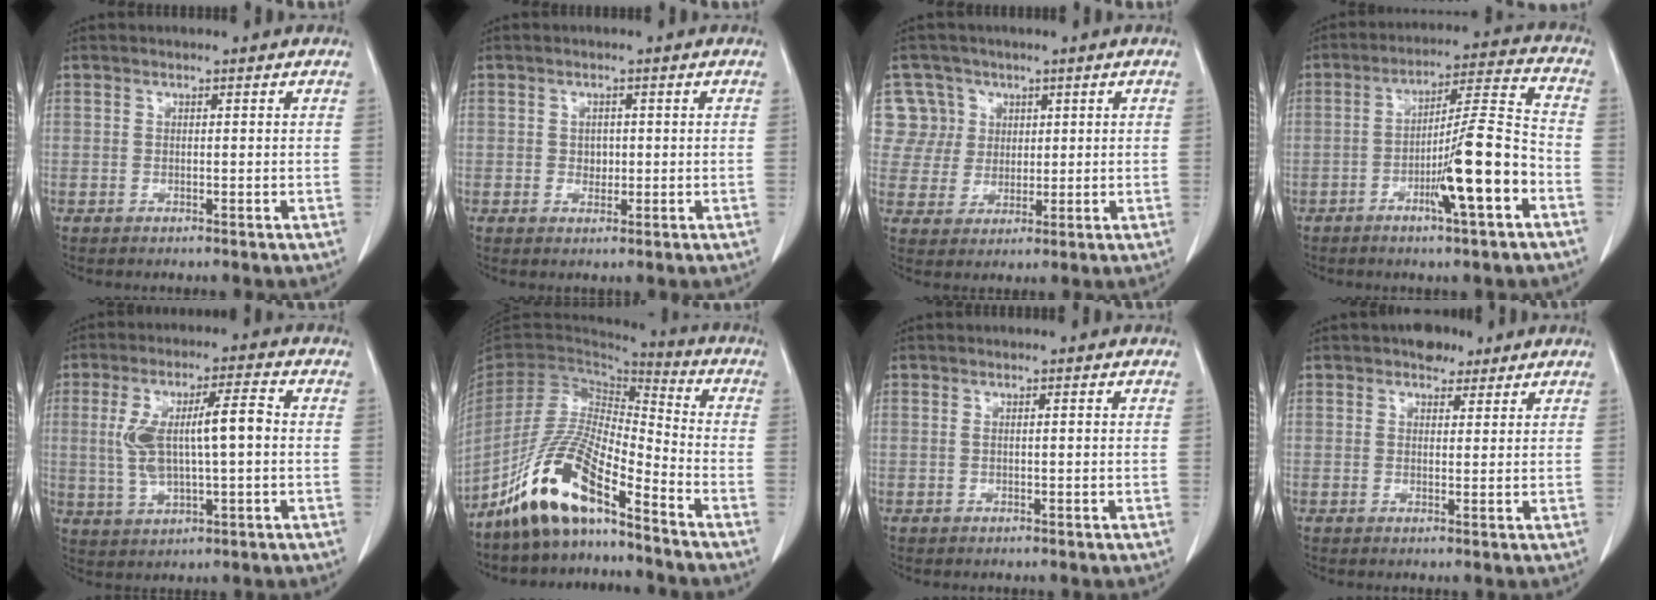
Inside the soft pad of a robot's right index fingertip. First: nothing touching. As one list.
[{"total": 1.6, "force": [0.0, 1.3, 0.9], "torque": [-0.014, 0.002, 0.003]}, {"total": 6.7, "force": [2.6, 6.2, -0.3], "torque": [0.016, 0.013, 0.057]}, {"total": 12.2, "force": [-4.7, 0.2, 11.2], "torque": [-0.184, 0.004, -0.076]}, {"total": 10.4, "force": [0.5, 2.6, 10.1], "torque": [-0.200, 0.023, 0.015]}, {"total": 13.4, "force": [-9.4, 2.8, 9.2], "torque": [-0.187, 0.000, -0.178]}, {"total": 0.8, "force": [0.1, 0.2, 0.8], "torque": [-0.016, 0.003, 0.004]}, {"total": 3.2, "force": [2.3, 1.9, 1.2], "torque": [-0.016, 0.008, 0.033]}]